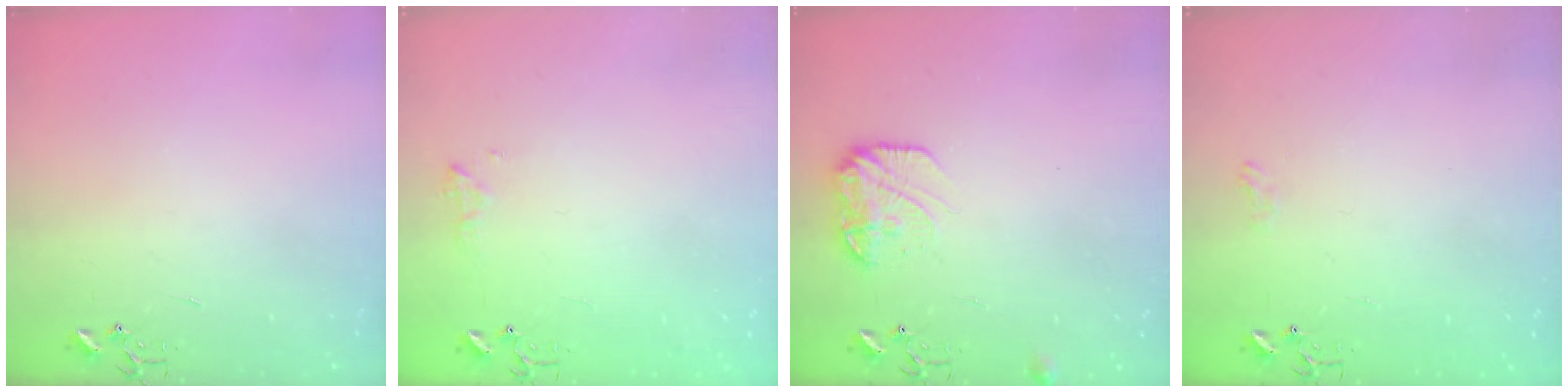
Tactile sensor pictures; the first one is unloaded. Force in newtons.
{"total": 7.6, "press": 7.6, "slide": 0.8}
{"total": 11.5, "press": 11.4, "slide": 0.6}
{"total": 6.3, "press": 6.3, "slide": 0.8}